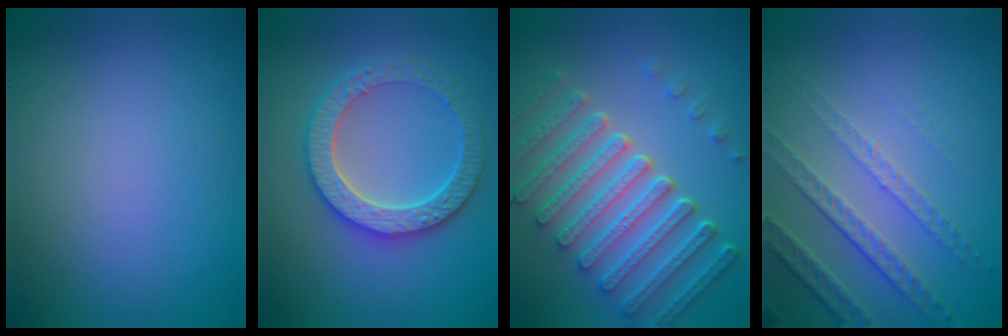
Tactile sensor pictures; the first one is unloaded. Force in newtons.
{"total": 4.3, "press": 4.2, "slide": 1.1}
{"total": 7.4, "press": 5.6, "slide": 4.9}
{"total": 4.6, "press": 3.2, "slide": 3.3}